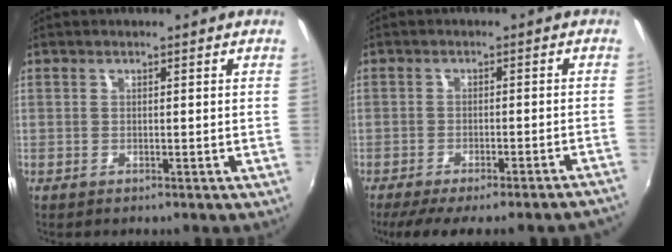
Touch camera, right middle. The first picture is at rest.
{"total": 13.1, "force": [-11.7, -0.1, 6.0], "torque": [-0.101, -0.034, -0.160]}